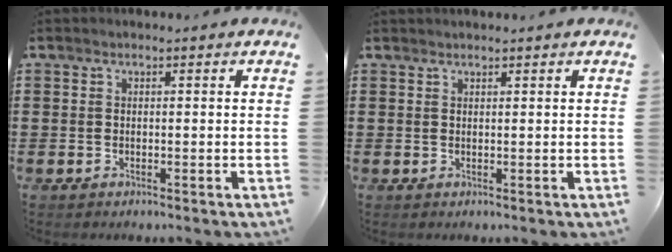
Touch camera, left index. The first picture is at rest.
{"total": 0.6, "force": [0.6, 0.1, 0.1], "torque": [-0.004, -0.001, 0.012]}